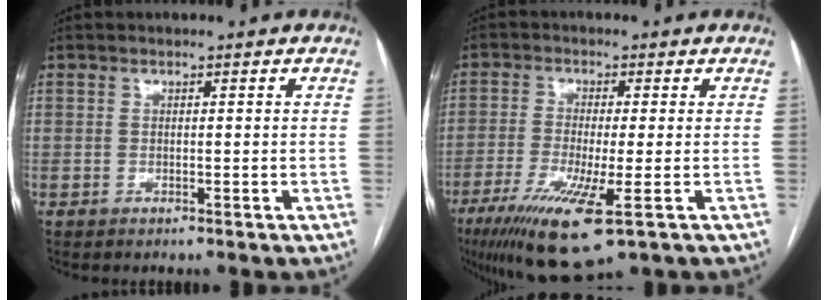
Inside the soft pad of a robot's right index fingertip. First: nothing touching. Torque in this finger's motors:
{"motor_torque": [1.85, -0.28, 0.58, 0.18]}